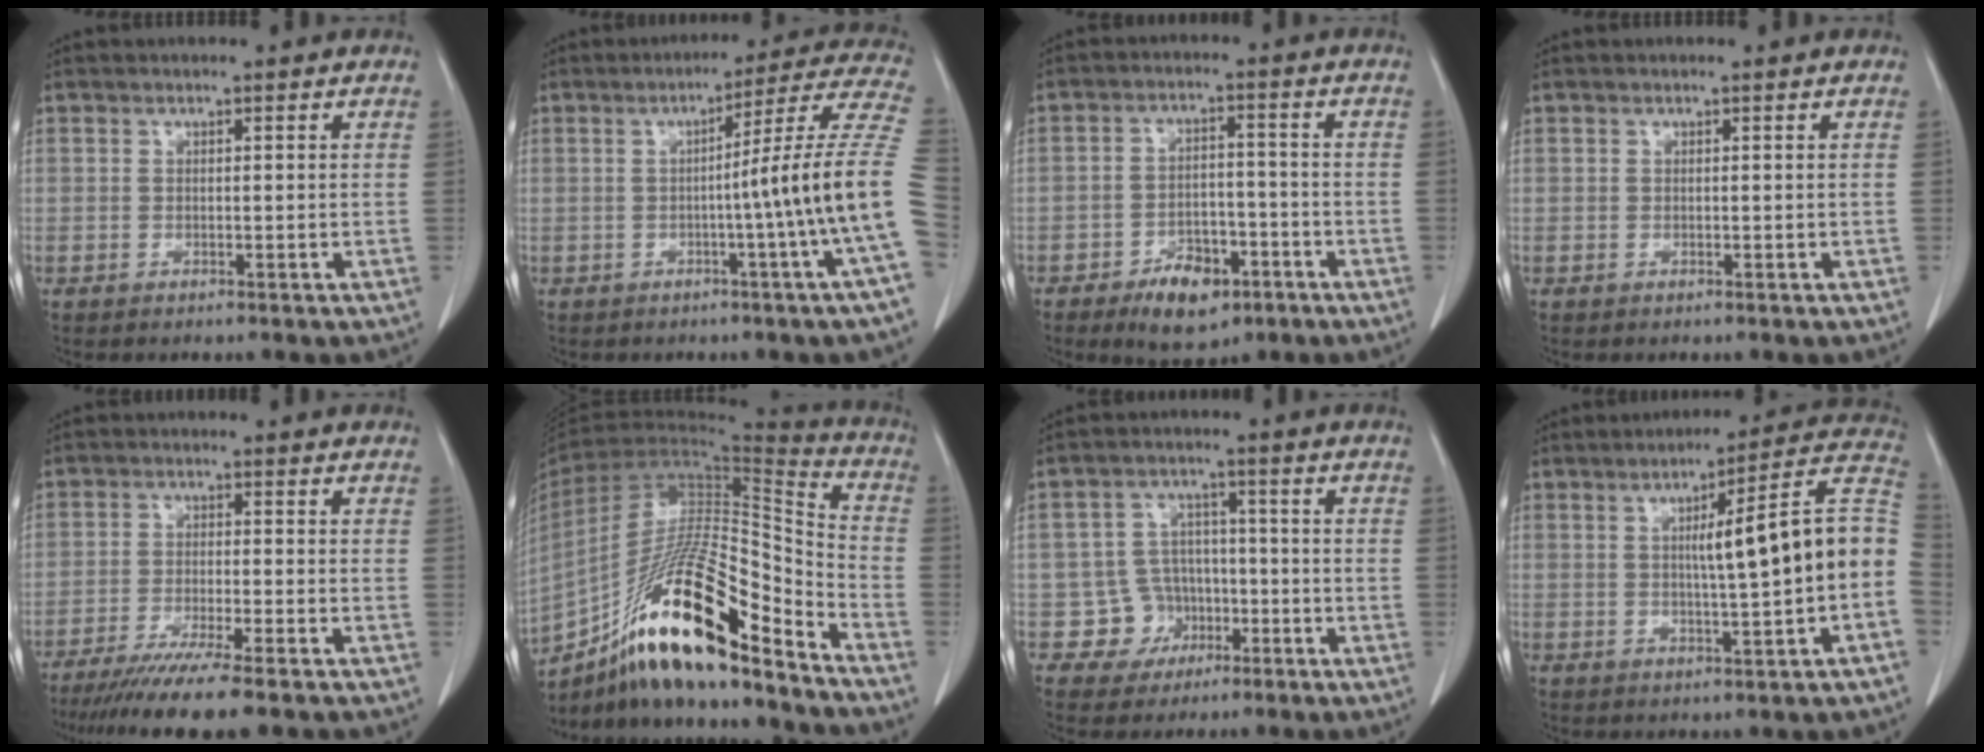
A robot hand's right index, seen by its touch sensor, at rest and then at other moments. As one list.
[{"total": 15.2, "force": [-2.3, -3.3, 14.7], "torque": [-0.178, 0.006, -0.042]}, {"total": 8.1, "force": [-4.8, 4.2, 5.0], "torque": [-0.082, 0.003, -0.073]}, {"total": 0.0}, {"total": 10.3, "force": [-8.1, -0.7, 6.3], "torque": [-0.094, -0.030, -0.131]}, {"total": 23.6, "force": [-15.0, 3.8, 17.7], "torque": [-0.317, -0.009, -0.262]}, {"total": 6.1, "force": [-2.3, 5.6, 0.1], "torque": [0.011, 0.017, -0.032]}, {"total": 15.0, "force": [-0.3, 0.1, 15.0], "torque": [-0.197, 0.030, -0.009]}]